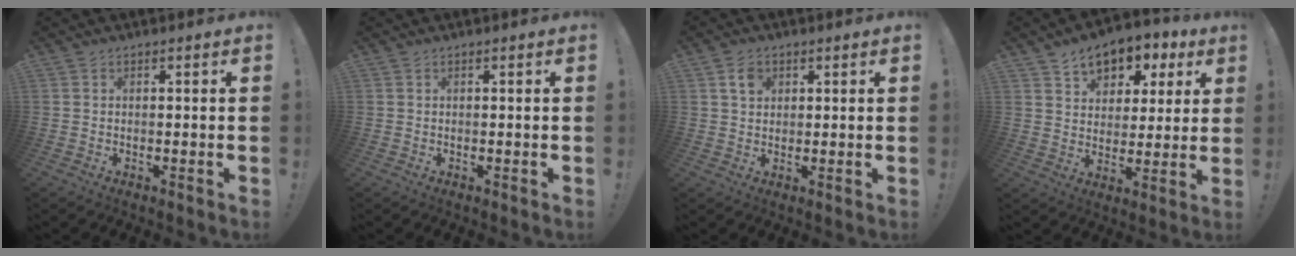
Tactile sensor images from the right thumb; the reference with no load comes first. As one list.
[{"total": 0.0}, {"total": 4.3, "force": [2.0, 3.2, 2.1], "torque": [-0.027, -0.001, 0.035]}, {"total": 9.6, "force": [5.3, 6.9, 4.2], "torque": [-0.049, -0.037, 0.096]}]